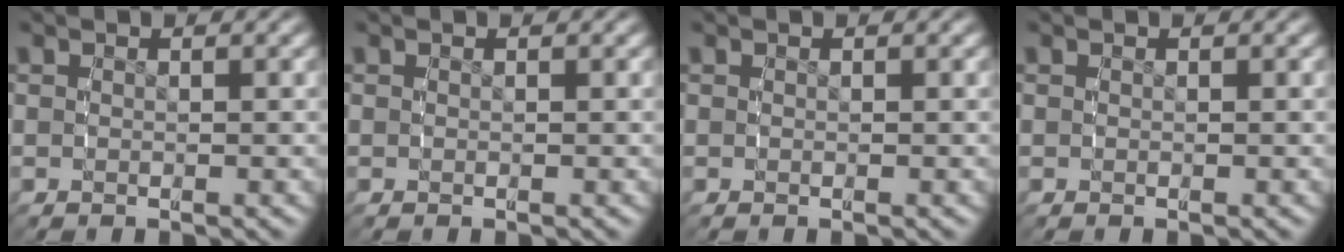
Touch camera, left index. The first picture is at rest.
{"total": 0.0}
{"total": 0.0}
{"total": 0.0}